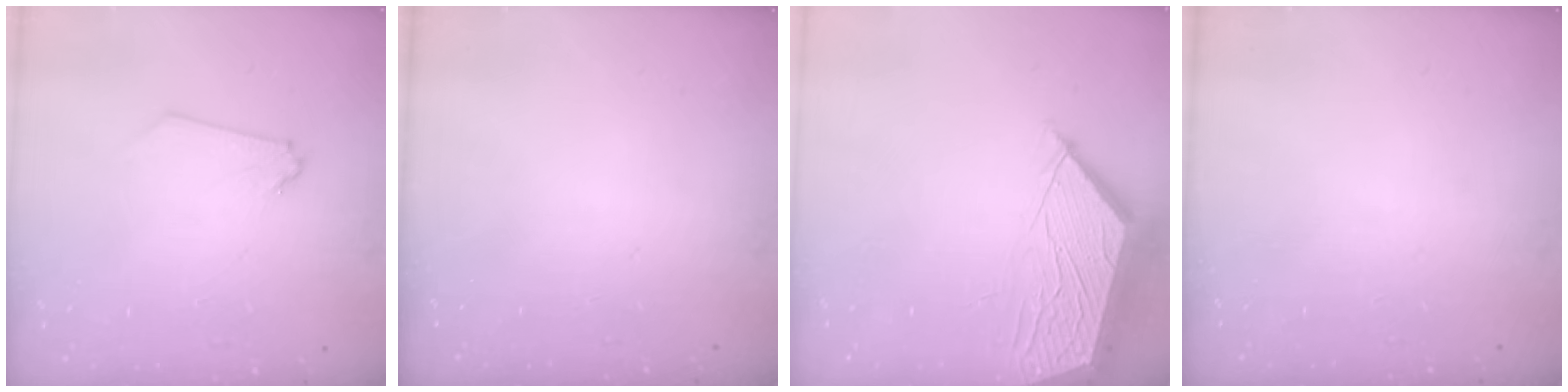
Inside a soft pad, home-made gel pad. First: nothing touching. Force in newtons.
{"total": 0.0}
{"total": 5.4, "press": 5.4, "slide": 0.7}
{"total": 0.0}